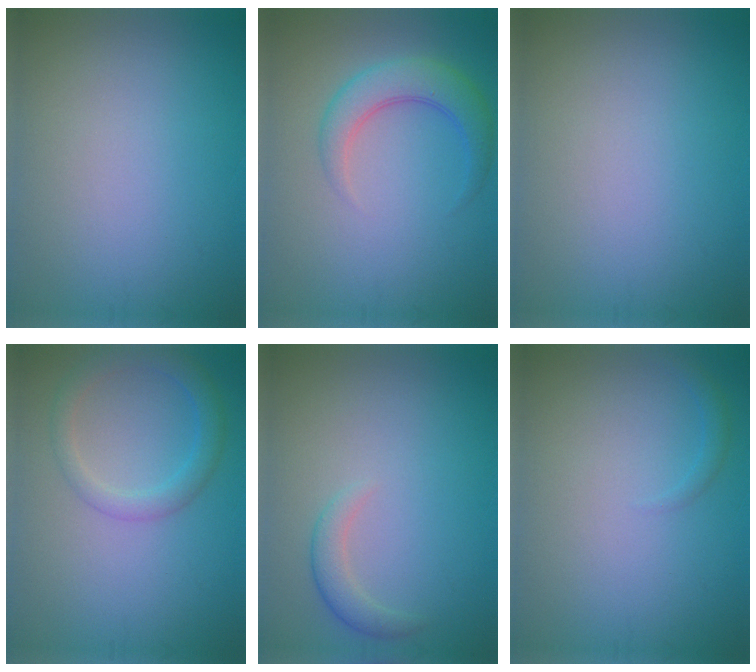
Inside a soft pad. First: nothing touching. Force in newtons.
{"total": 3.9, "press": 3.9, "slide": 0.1}
{"total": 0.0}
{"total": 2.8, "press": 2.8, "slide": 0.2}
{"total": 1.8, "press": 1.7, "slide": 0.2}
{"total": 0.9, "press": 0.9, "slide": 0.1}